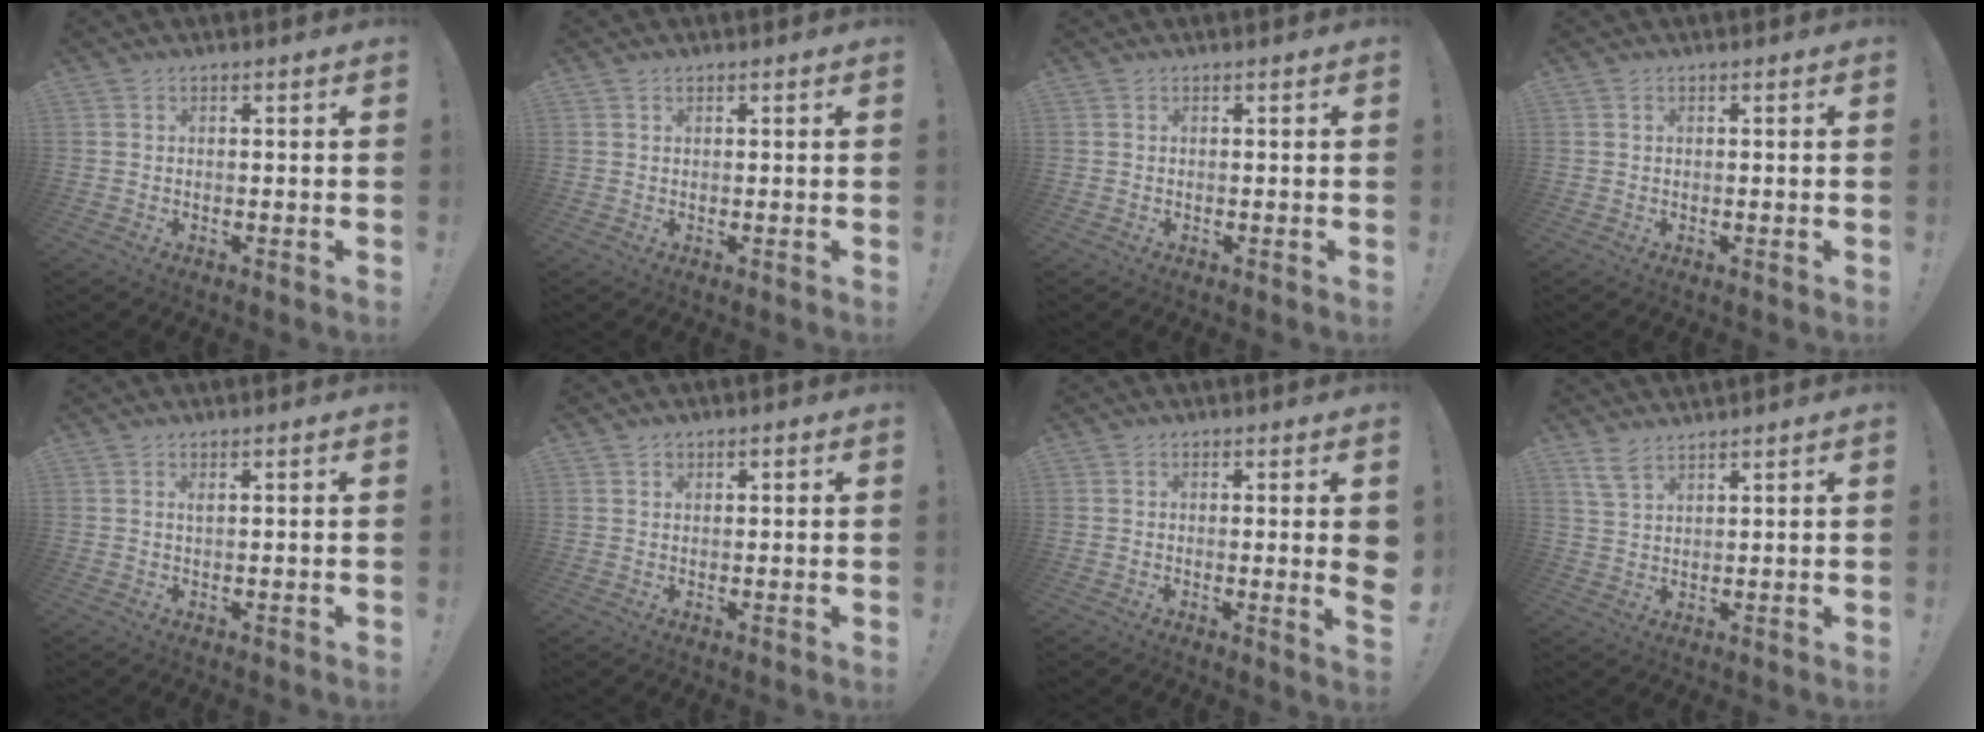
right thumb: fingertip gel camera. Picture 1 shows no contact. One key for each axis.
{"total": 0.8, "fx": 0.5, "fy": 0.6, "fz": 0.2, "tx": 0.003, "ty": -0.002, "tz": 0.009}
{"total": 0.0}
{"total": 0.0}
{"total": 0.8, "fx": 0.5, "fy": 0.0, "fz": 0.6, "tx": -0.006, "ty": -0.002, "tz": 0.007}
{"total": 1.1, "fx": 0.6, "fy": 0.9, "fz": 0.2, "tx": 0.010, "ty": -0.003, "tz": 0.008}
{"total": 4.2, "fx": 1.0, "fy": -0.2, "fz": 4.1, "tx": -0.047, "ty": -0.021, "tz": 0.015}
{"total": 5.4, "fx": 4.5, "fy": 1.6, "fz": 2.4, "tx": -0.048, "ty": -0.022, "tz": 0.087}